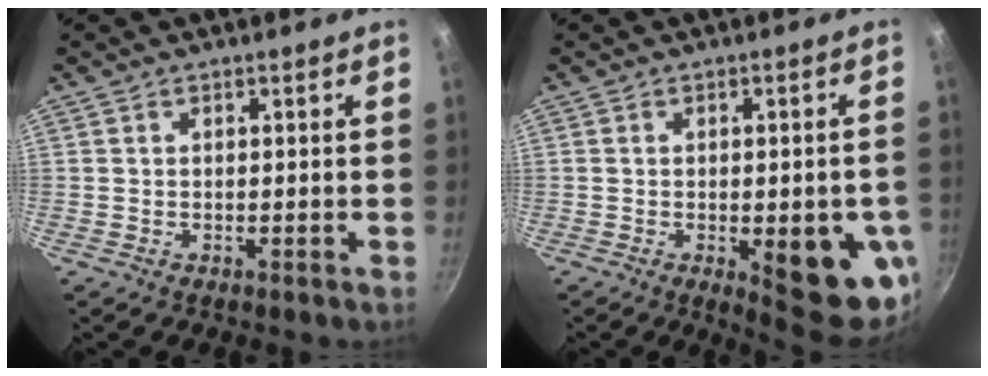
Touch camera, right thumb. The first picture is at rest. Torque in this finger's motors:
{"motor_torque": [2.21, 1.75, 1.67, -0.29, 0.36]}